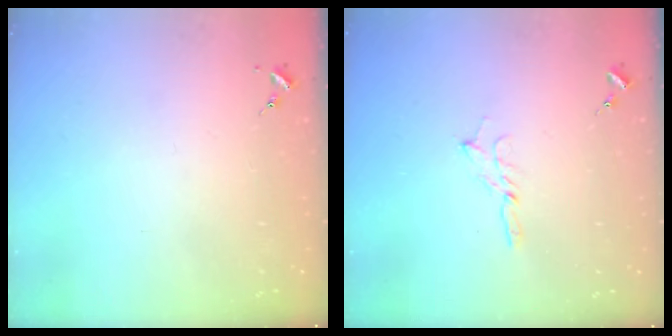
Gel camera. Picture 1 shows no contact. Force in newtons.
{"total": 2.7, "press": 2.7, "slide": 0.3}